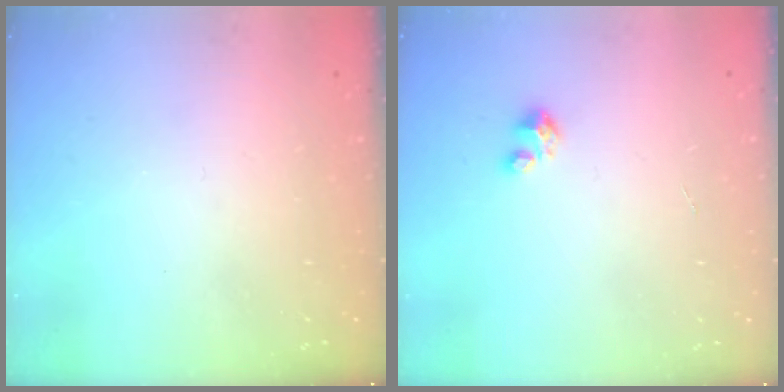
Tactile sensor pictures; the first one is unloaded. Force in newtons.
{"total": 1.8, "press": 1.8, "slide": 0.1}